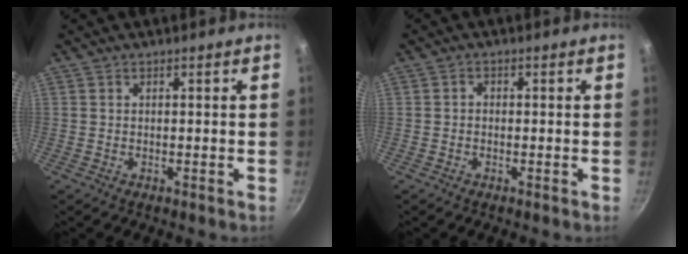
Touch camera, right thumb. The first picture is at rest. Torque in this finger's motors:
{"motor_torque": [-0.28, 0.00, 0.10, 0.26, 0.00]}